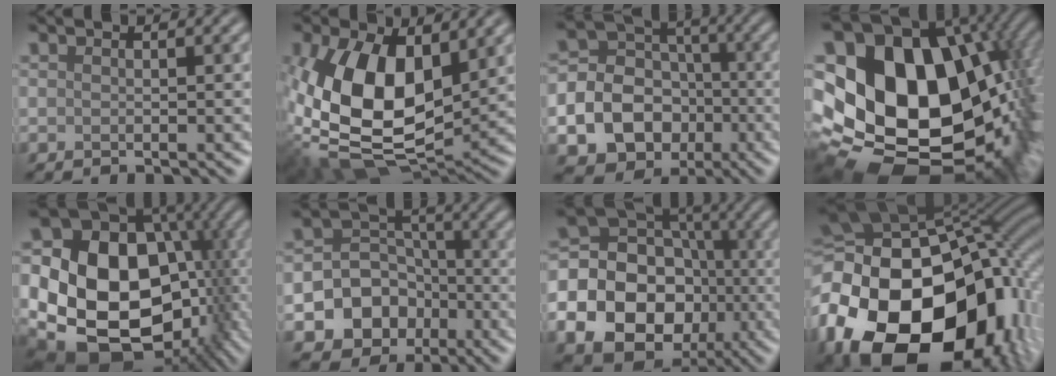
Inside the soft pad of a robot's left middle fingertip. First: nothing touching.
{"total": 14.6, "force": [1.6, 8.9, 11.5], "torque": [-0.239, -0.038, 0.033]}
{"total": 15.4, "force": [-5.4, 13.4, 5.4], "torque": [-0.133, -0.045, -0.094]}
{"total": 19.6, "force": [1.1, 14.0, 13.7], "torque": [-0.241, -0.020, 0.053]}
{"total": 19.8, "force": [-1.2, 15.2, 12.6], "torque": [-0.206, -0.019, 0.011]}
{"total": 9.9, "force": [-4.5, 8.3, 2.8], "torque": [-0.034, -0.015, -0.095]}
{"total": 20.4, "force": [-5.6, 18.1, 7.6], "torque": [-0.186, -0.021, -0.111]}
{"total": 22.6, "force": [-5.8, 15.7, 15.2], "torque": [-0.342, -0.033, -0.091]}